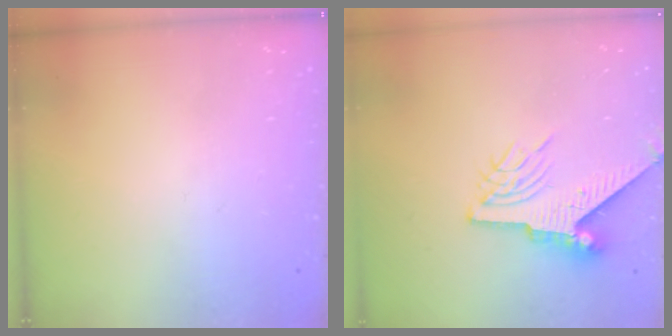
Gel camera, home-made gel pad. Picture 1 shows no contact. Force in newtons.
{"total": 9.2, "press": 9.1, "slide": 1.1}